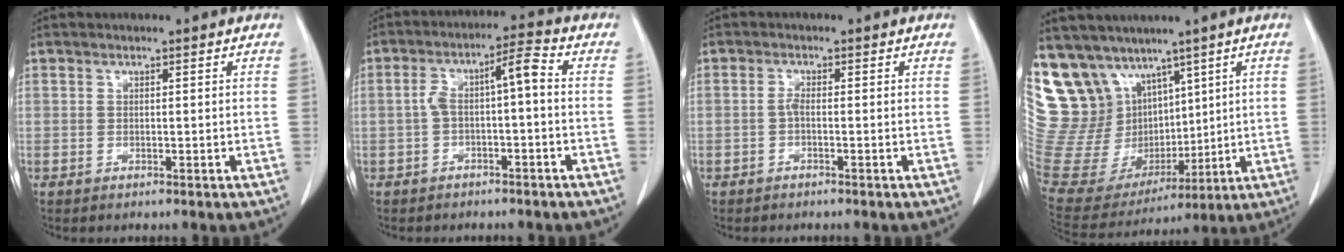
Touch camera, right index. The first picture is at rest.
{"total": 6.1, "force": [-0.5, 1.3, 6.0], "torque": [-0.109, 0.037, -0.003]}
{"total": 1.0, "force": [-0.3, 0.3, 0.9], "torque": [-0.017, 0.005, -0.007]}
{"total": 21.3, "force": [12.3, 15.0, 8.9], "torque": [-0.216, 0.055, 0.266]}